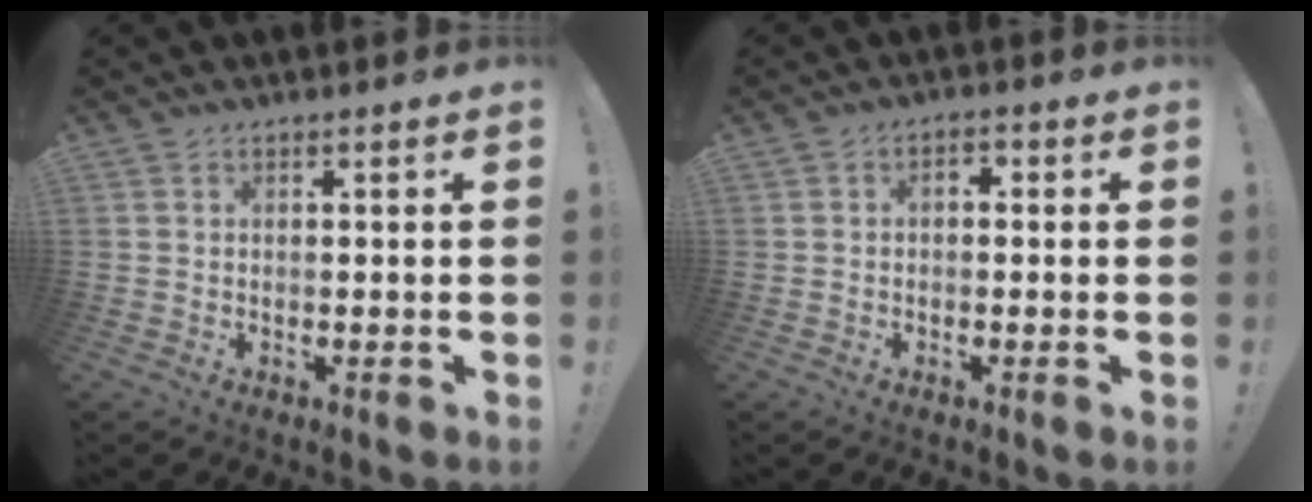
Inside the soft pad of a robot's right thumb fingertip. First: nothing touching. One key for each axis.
{"total": 1.9, "fx": -0.8, "fy": 1.2, "fz": 1.3, "tx": -0.013, "ty": 0.004, "tz": -0.017}